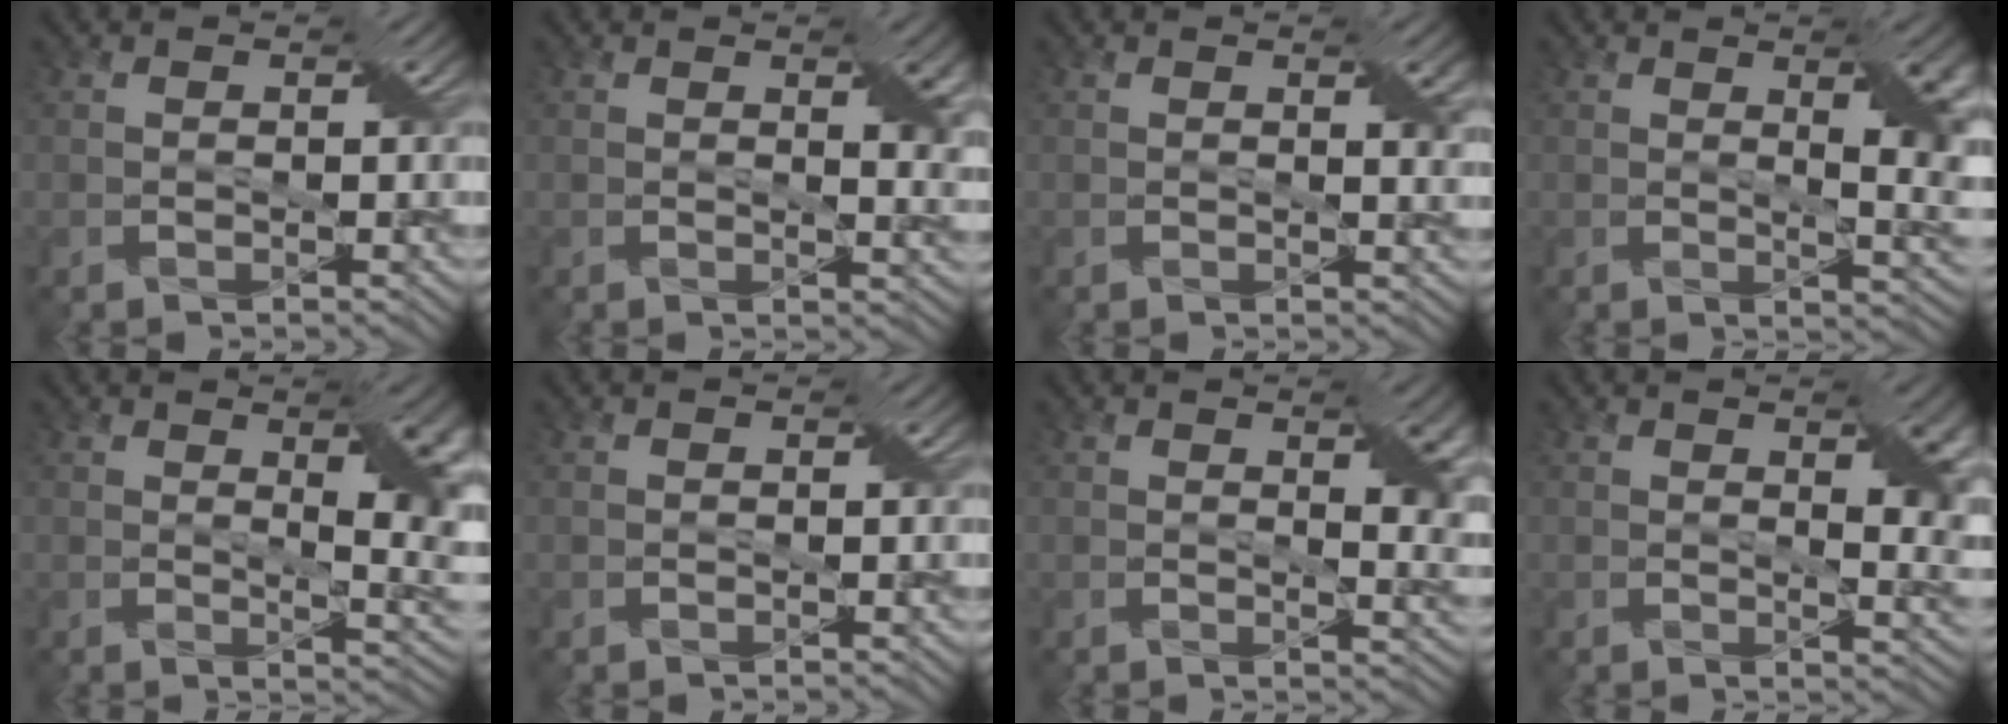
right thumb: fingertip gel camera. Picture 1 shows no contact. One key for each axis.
{"total": 4.2, "fx": 1.5, "fy": 1.4, "fz": 3.6, "tx": -0.055, "ty": -0.003, "tz": 0.029}
{"total": 2.1, "fx": 1.0, "fy": 0.5, "fz": 1.8, "tx": -0.028, "ty": -0.002, "tz": 0.018}
{"total": 7.9, "fx": 1.9, "fy": 3.0, "fz": 7.0, "tx": -0.091, "ty": -0.002, "tz": 0.034}
{"total": 8.9, "fx": 2.1, "fy": 3.4, "fz": 8.0, "tx": -0.106, "ty": -0.003, "tz": 0.037}
{"total": 0.0}
{"total": 6.0, "fx": 2.0, "fy": 2.4, "fz": 5.2, "tx": -0.075, "ty": -0.008, "tz": 0.038}
{"total": 7.4, "fx": 2.3, "fy": 3.2, "fz": 6.3, "tx": -0.085, "ty": -0.009, "tz": 0.046}